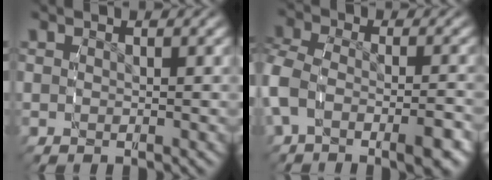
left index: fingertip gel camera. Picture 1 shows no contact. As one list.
[{"total": 5.4, "force": [-1.9, 3.3, 3.9], "torque": [-0.098, -0.014, -0.028]}]